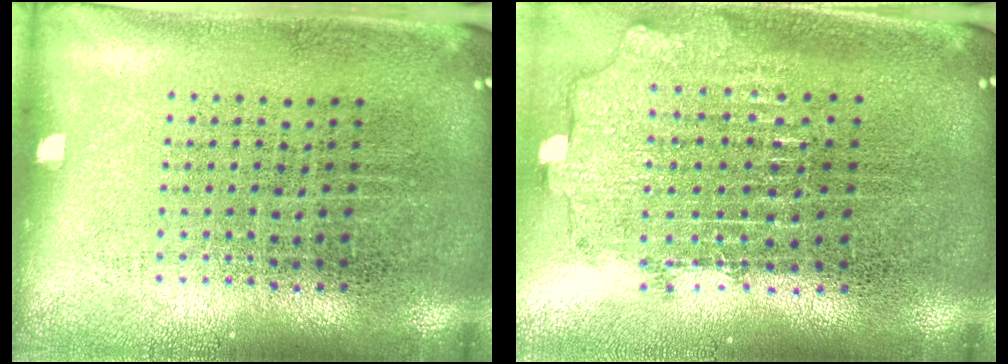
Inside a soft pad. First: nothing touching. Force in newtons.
{"total": 2.0, "press": 1.5, "slide": 1.3}